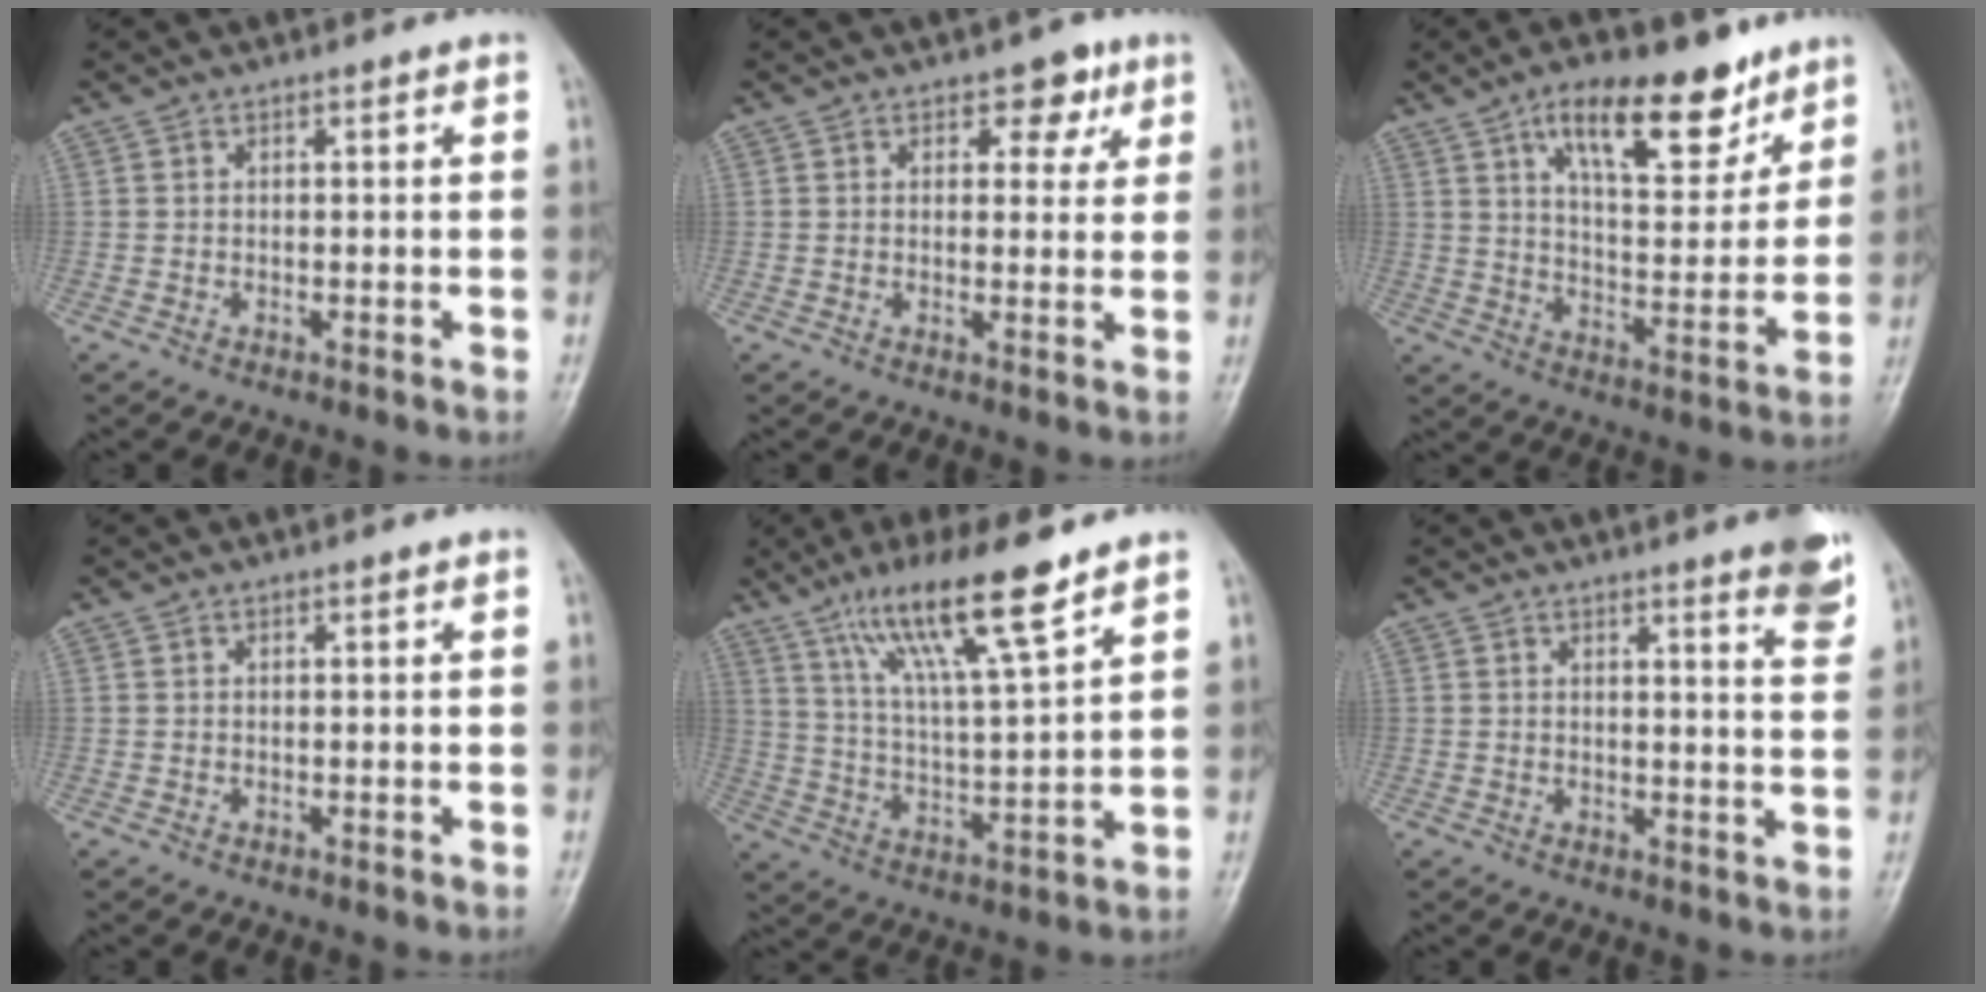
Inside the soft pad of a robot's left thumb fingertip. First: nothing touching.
{"total": 4.8, "force": [2.6, 3.0, 2.7], "torque": [-0.005, -0.009, 0.030]}
{"total": 16.1, "force": [9.9, 6.8, 10.7], "torque": [-0.125, -0.051, 0.161]}
{"total": 0.0}
{"total": 14.0, "force": [9.2, 1.7, 10.4], "torque": [-0.186, -0.040, 0.170]}
{"total": 6.1, "force": [4.1, 0.7, 4.4], "torque": [-0.045, -0.025, 0.045]}